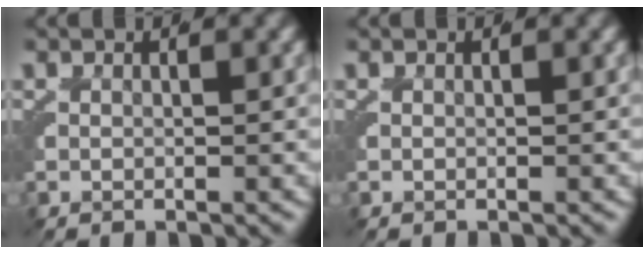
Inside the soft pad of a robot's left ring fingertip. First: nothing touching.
{"total": 0.0}